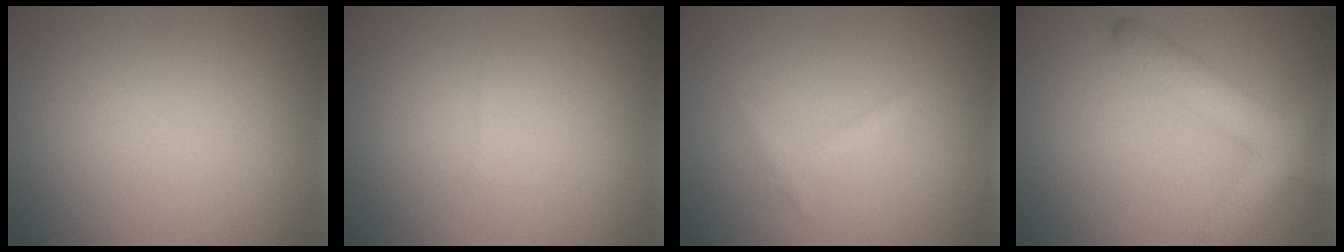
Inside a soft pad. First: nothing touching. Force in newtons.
{"total": 0.0}
{"total": 0.8, "press": 0.8, "slide": 0.0}
{"total": 5.4, "press": 5.4, "slide": 0.2}